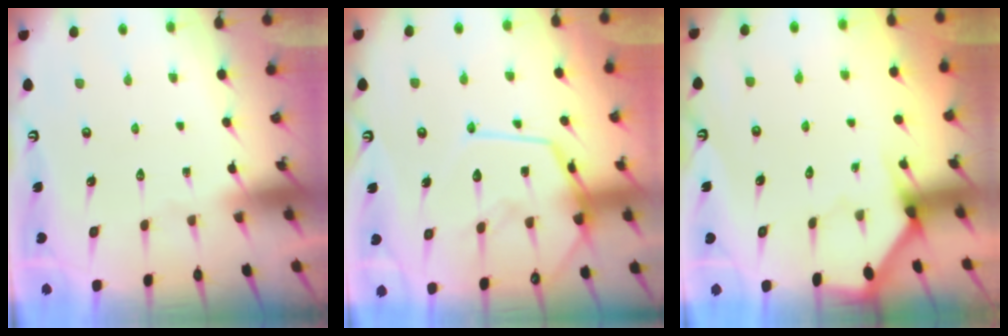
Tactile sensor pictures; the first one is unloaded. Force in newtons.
{"total": 16.7, "press": 16.6, "slide": 1.4}
{"total": 2.4, "press": 2.3, "slide": 0.3}